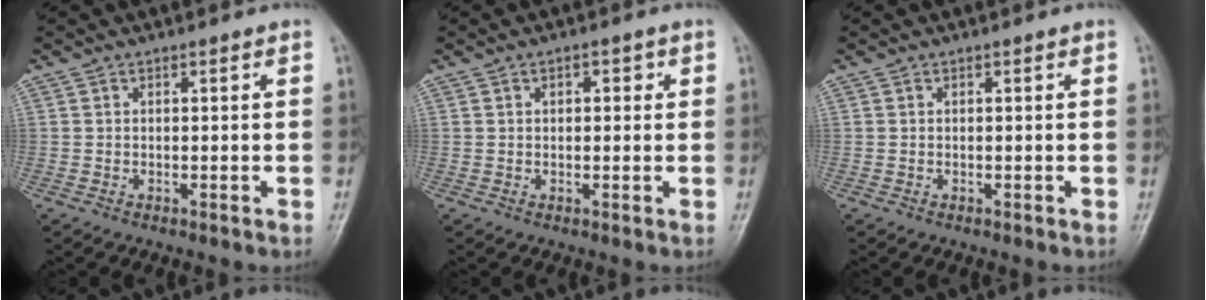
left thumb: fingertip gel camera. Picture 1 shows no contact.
{"total": 2.2, "force": [0.7, 1.5, 1.5], "torque": [-0.008, 0.002, 0.007]}
{"total": 0.0}